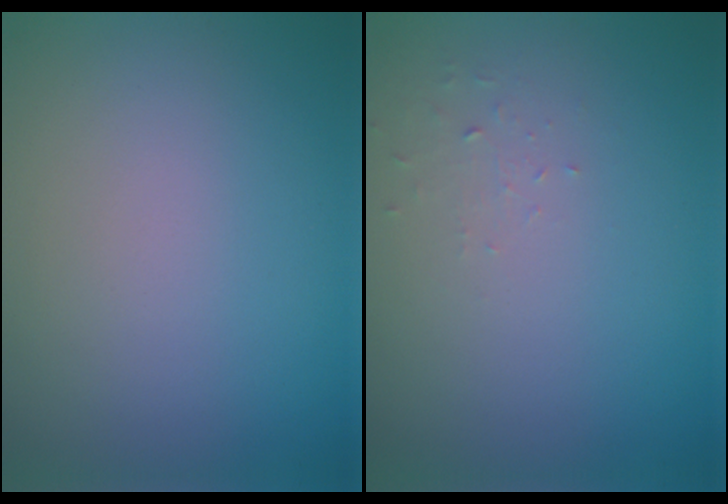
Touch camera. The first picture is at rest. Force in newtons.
{"total": 0.6, "press": 0.3, "slide": 0.6}